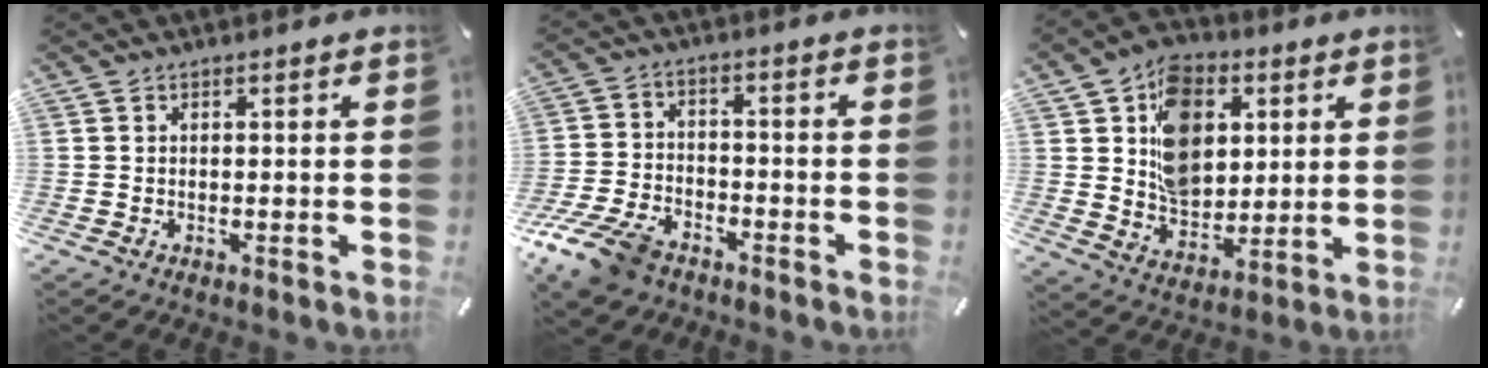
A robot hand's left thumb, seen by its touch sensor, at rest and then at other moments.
{"total": 10.5, "force": [-7.3, 5.7, 5.0], "torque": [-0.101, 0.038, -0.136]}
{"total": 14.3, "force": [3.6, 11.7, 7.4], "torque": [-0.126, -0.001, 0.074]}